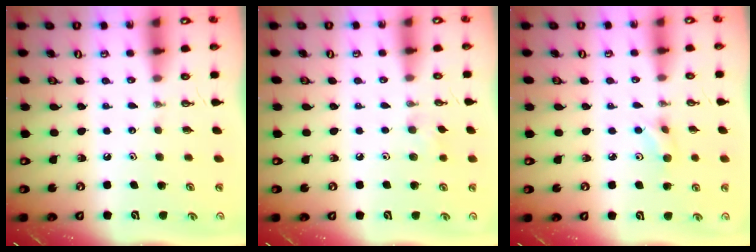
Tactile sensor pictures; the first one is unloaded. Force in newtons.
{"total": 5.8, "press": 5.7, "slide": 0.8}
{"total": 4.6, "press": 4.5, "slide": 0.9}